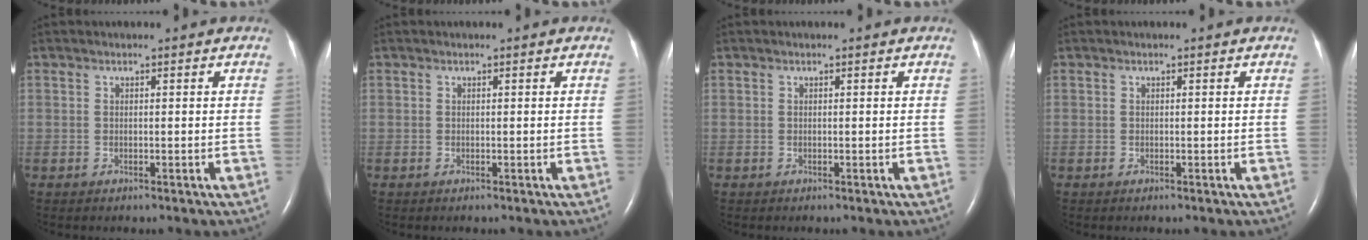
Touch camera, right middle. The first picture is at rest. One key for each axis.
{"total": 0.0}
{"total": 0.0}
{"total": 0.0}